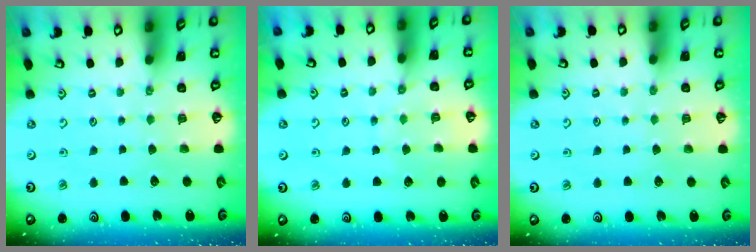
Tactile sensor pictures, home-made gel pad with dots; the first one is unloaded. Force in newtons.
{"total": 5.0, "press": 4.9, "slide": 0.7}
{"total": 0.9, "press": 0.9, "slide": 0.1}